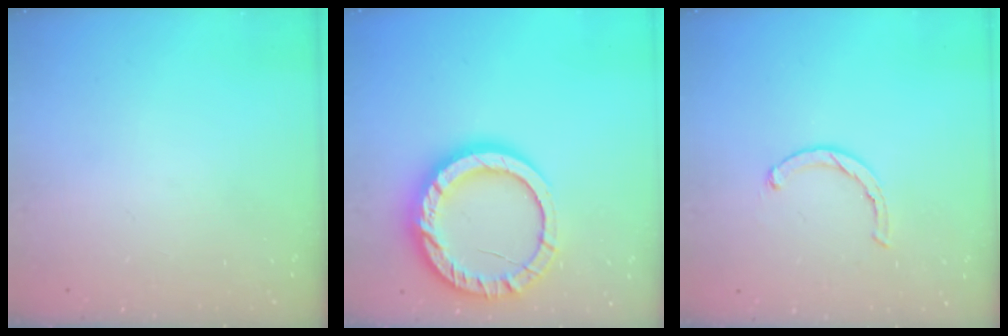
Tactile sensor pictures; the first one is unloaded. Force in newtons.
{"total": 18.3, "press": 18.2, "slide": 1.7}
{"total": 2.3, "press": 2.2, "slide": 0.5}